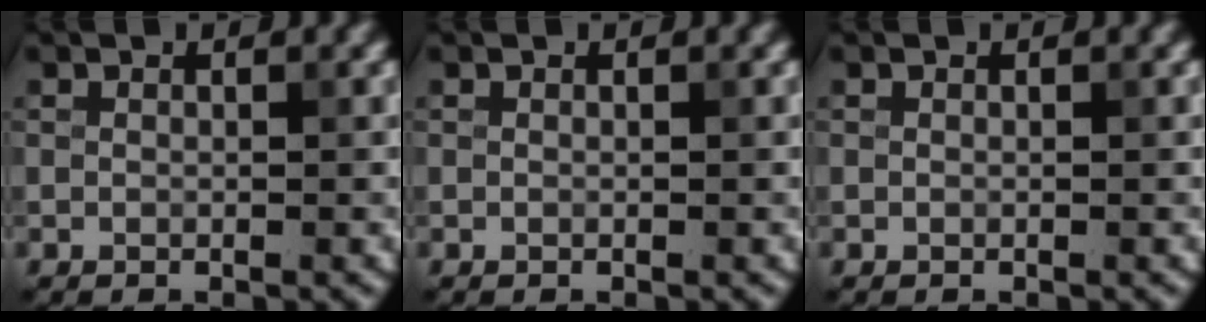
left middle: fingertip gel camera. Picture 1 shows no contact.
{"total": 0.0}
{"total": 0.0}